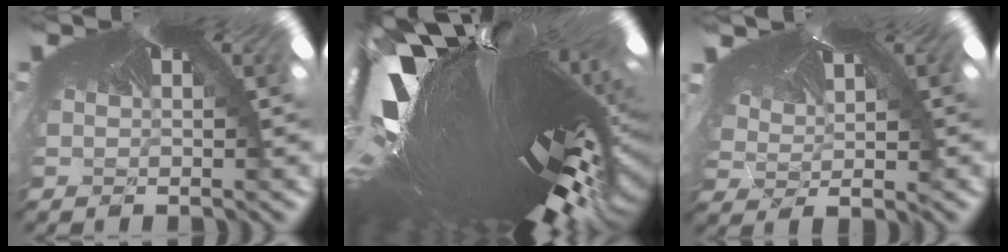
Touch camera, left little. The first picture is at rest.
{"total": 5.3, "force": [-3.8, -0.3, 3.6], "torque": [-0.116, -0.119, -0.006]}
{"total": 2.4, "force": [1.2, 0.9, 1.9], "torque": [-0.044, 0.007, 0.048]}